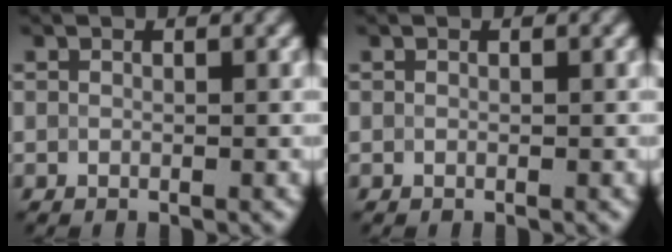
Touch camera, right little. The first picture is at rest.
{"total": 0.0}